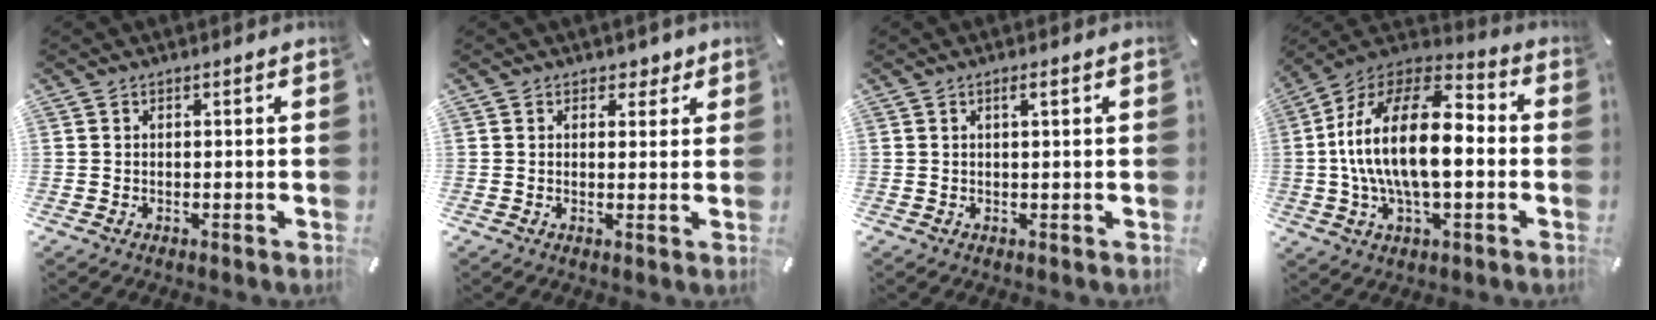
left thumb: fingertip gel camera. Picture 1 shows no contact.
{"total": 2.8, "force": [1.6, 2.1, 0.8], "torque": [0.011, -0.005, 0.022]}
{"total": 1.7, "force": [0.6, 0.2, 1.6], "torque": [-0.032, 0.001, 0.009]}
{"total": 21.6, "force": [-0.7, 10.9, 18.6], "torque": [-0.370, 0.006, -0.017]}